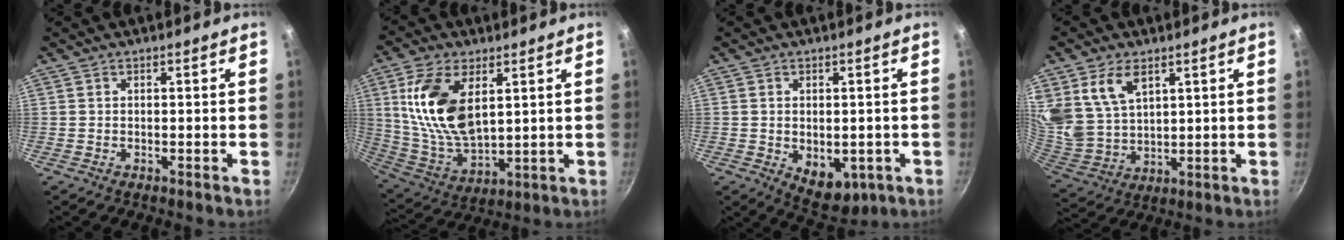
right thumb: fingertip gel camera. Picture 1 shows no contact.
{"total": 16.5, "force": [4.9, 8.9, 13.1], "torque": [-0.245, -0.026, 0.106]}
{"total": 8.2, "force": [-1.7, 5.3, 6.0], "torque": [-0.060, -0.009, -0.008]}
{"total": 11.8, "force": [5.7, 7.6, 7.1], "torque": [-0.122, -0.037, 0.126]}